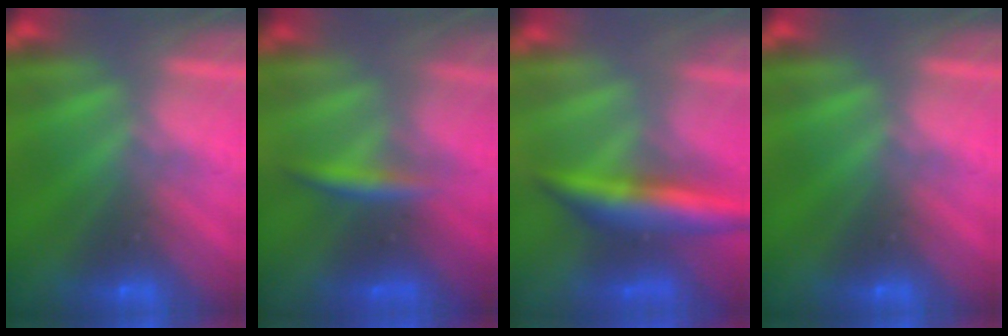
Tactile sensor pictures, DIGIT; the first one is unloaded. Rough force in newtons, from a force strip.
{"total": 2.5}
{"total": 6.7}
{"total": 0.0}